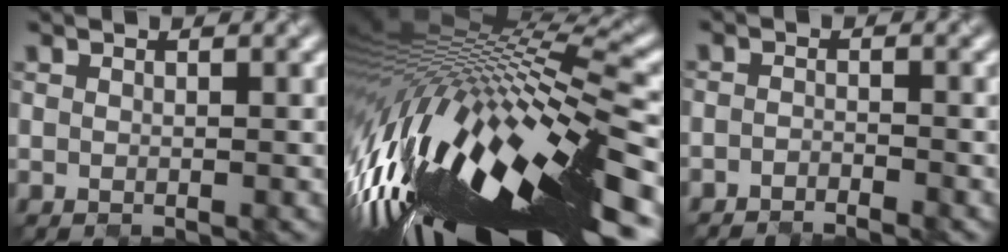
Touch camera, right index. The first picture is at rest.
{"total": 18.2, "force": [-5.9, 4.5, 16.6], "torque": [-0.286, 0.000, -0.106]}
{"total": 1.9, "force": [-1.9, 0.0, 0.2], "torque": [0.002, -0.005, -0.037]}